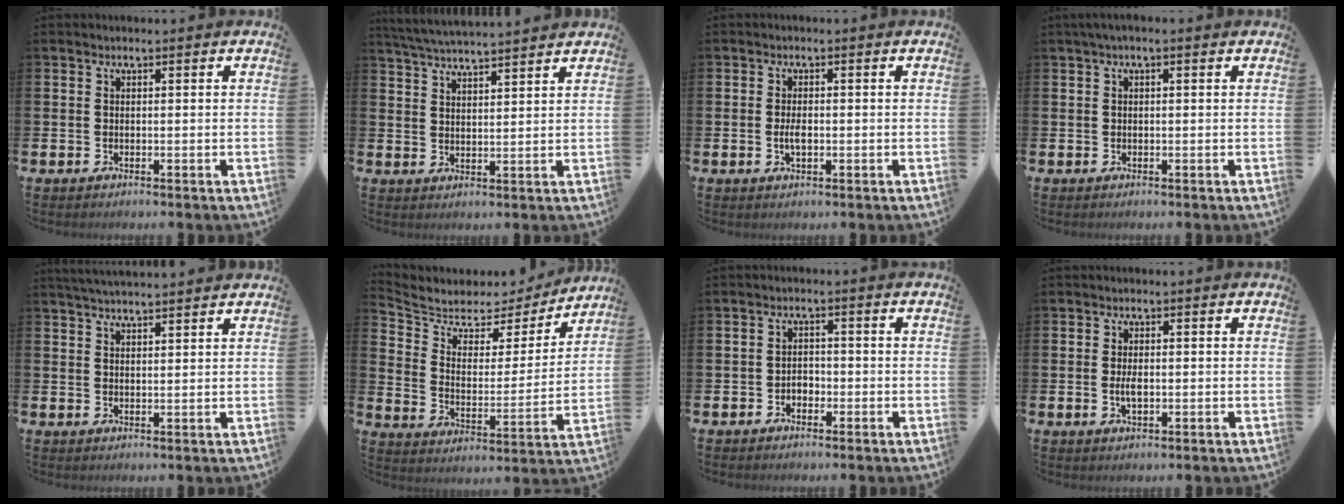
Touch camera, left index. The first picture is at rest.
{"total": 4.7, "force": [4.7, -0.2, 0.9], "torque": [-0.033, -0.024, 0.084]}
{"total": 2.1, "force": [-0.3, 0.9, 1.9], "torque": [-0.030, -0.002, -0.007]}
{"total": 0.9, "force": [0.2, 0.2, 0.9], "torque": [-0.017, 0.004, 0.003]}
{"total": 3.2, "force": [3.2, 0.0, 0.4], "torque": [-0.011, -0.012, 0.058]}
{"total": 5.6, "force": [5.0, 2.4, 0.9], "torque": [-0.059, -0.041, 0.080]}
{"total": 1.7, "force": [-1.1, 1.2, 0.5], "torque": [-0.008, 0.001, -0.025]}
{"total": 2.2, "force": [-0.1, 0.9, 2.0], "torque": [-0.032, -0.002, -0.003]}